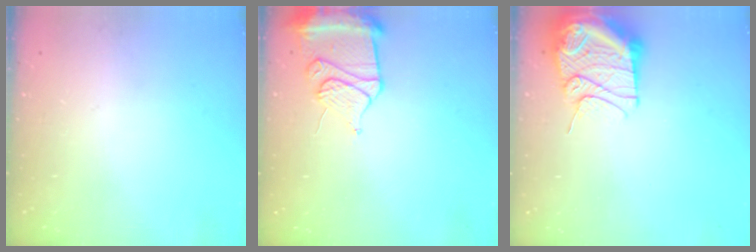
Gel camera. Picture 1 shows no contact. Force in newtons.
{"total": 11.6, "press": 11.5, "slide": 1.1}
{"total": 14.0, "press": 13.9, "slide": 1.7}